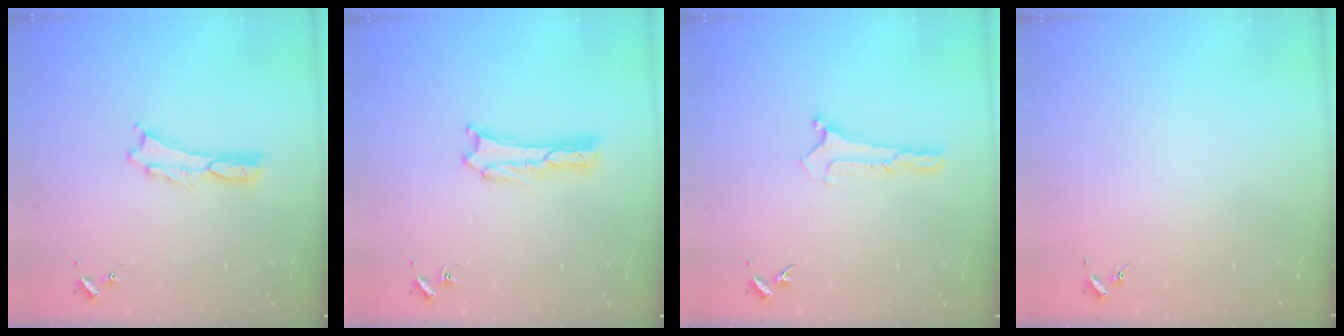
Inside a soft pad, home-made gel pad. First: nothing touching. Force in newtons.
{"total": 0.9, "press": 0.9, "slide": 0.0}
{"total": 0.0}
{"total": 0.0}